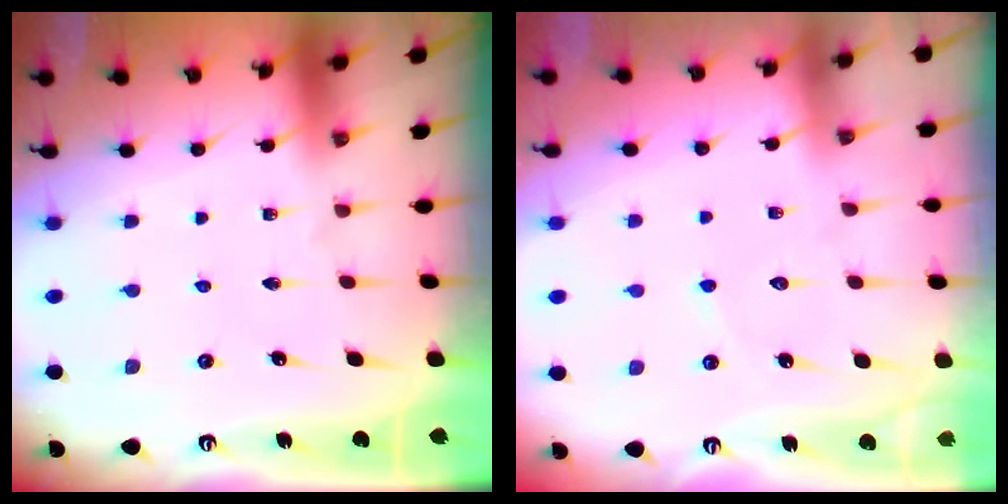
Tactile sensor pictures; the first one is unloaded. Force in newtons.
{"total": 5.5, "press": 5.5, "slide": 0.5}